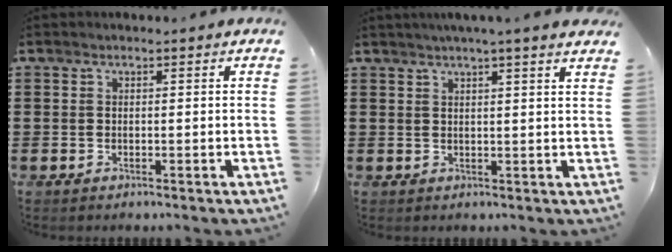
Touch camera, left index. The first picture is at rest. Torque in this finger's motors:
{"motor_torque": [2.13, 0.00, 0.20, -0.07]}